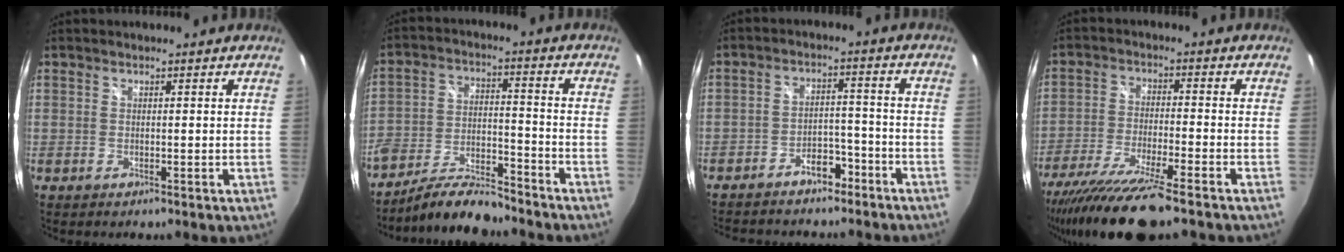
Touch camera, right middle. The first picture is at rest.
{"total": 11.4, "force": [-9.9, 2.8, 5.0], "torque": [-0.107, -0.004, -0.173]}
{"total": 10.7, "force": [-8.5, 5.1, 3.9], "torque": [-0.089, 0.030, -0.114]}
{"total": 15.7, "force": [-12.7, 1.3, 9.1], "torque": [-0.187, -0.041, -0.222]}